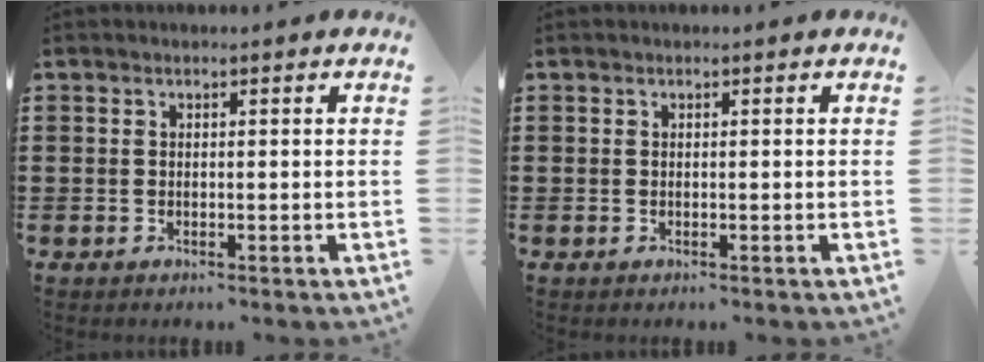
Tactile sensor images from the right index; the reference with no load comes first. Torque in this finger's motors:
{"motor_torque": [-0.05, 0.66, 0.00, 0.00]}